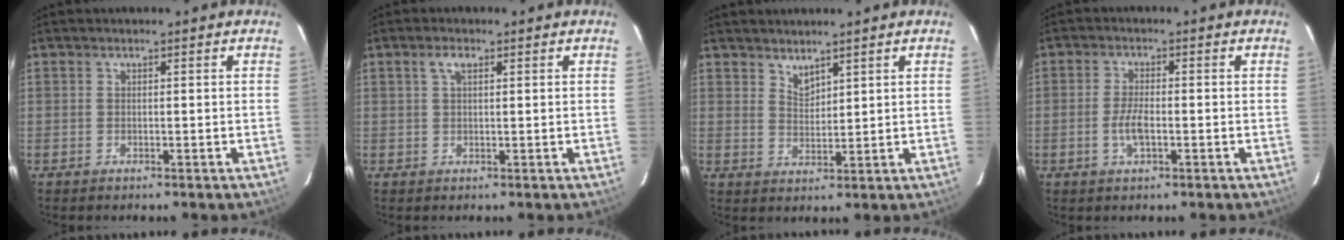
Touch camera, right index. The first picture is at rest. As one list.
[{"total": 2.0, "force": [1.0, 0.9, 1.5], "torque": [-0.031, 0.006, 0.019]}, {"total": 3.0, "force": [2.7, 0.9, 0.9], "torque": [-0.012, -0.002, 0.050]}, {"total": 4.0, "force": [-1.2, 1.5, 3.5], "torque": [-0.074, -0.001, -0.023]}]